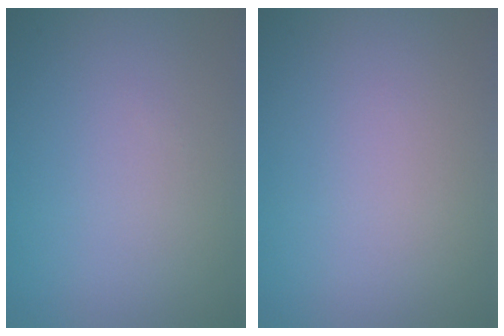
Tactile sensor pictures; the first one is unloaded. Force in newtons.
{"total": 0.0}